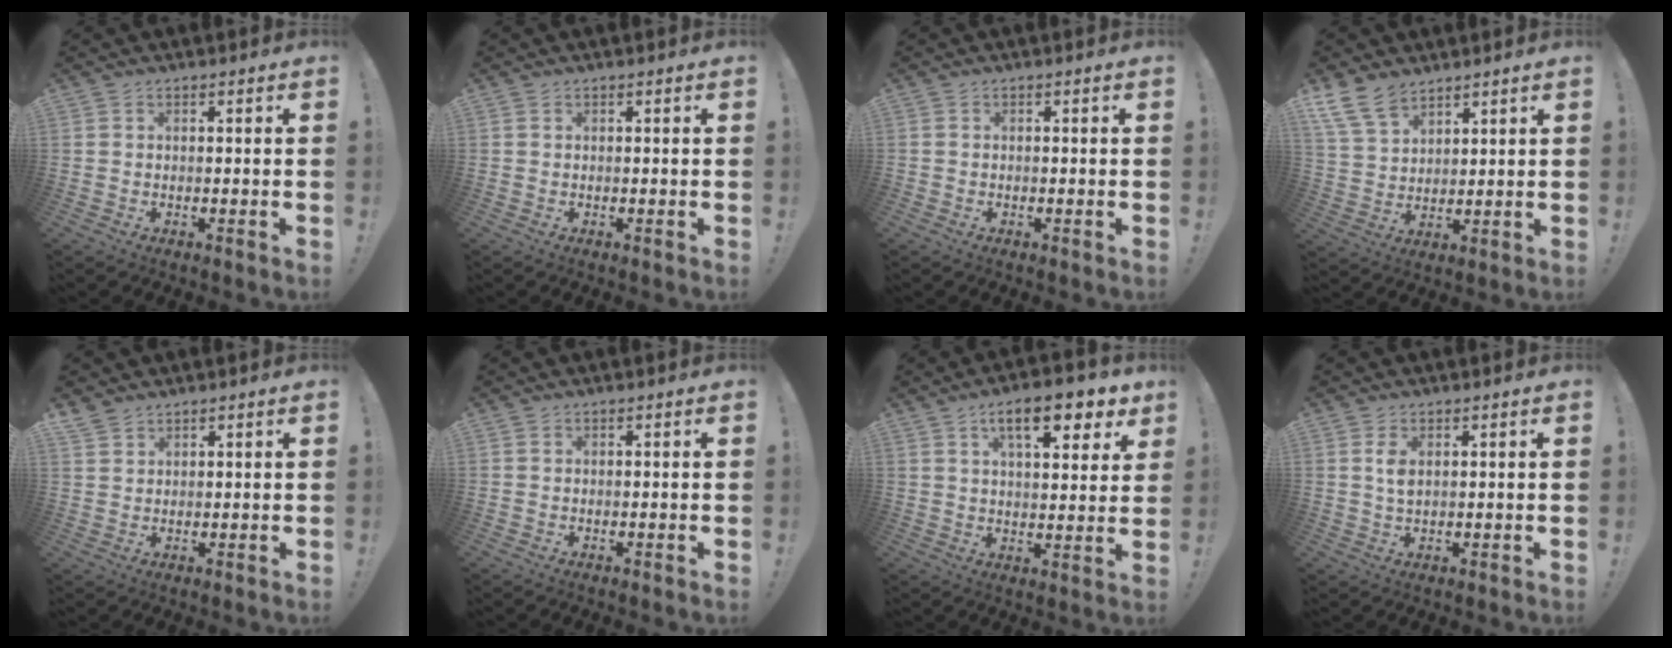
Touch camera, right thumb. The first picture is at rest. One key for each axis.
{"total": 0.0}
{"total": 0.5, "fx": -0.4, "fy": 0.4, "fz": 0.0, "tx": 0.002, "ty": 0.002, "tz": -0.007}
{"total": 10.4, "fx": 7.7, "fy": 5.4, "fz": 4.4, "tx": -0.086, "ty": -0.042, "tz": 0.154}
{"total": 3.3, "fx": 2.8, "fy": 1.4, "fz": 0.9, "tx": -0.017, "ty": -0.018, "tz": 0.055}
{"total": 0.0}
{"total": 13.0, "fx": 6.8, "fy": 4.5, "fz": 10.2, "tx": -0.145, "ty": -0.024, "tz": 0.108}
{"total": 3.2, "fx": 1.0, "fy": 1.5, "fz": 2.7, "tx": -0.041, "ty": -0.003, "tz": 0.014}